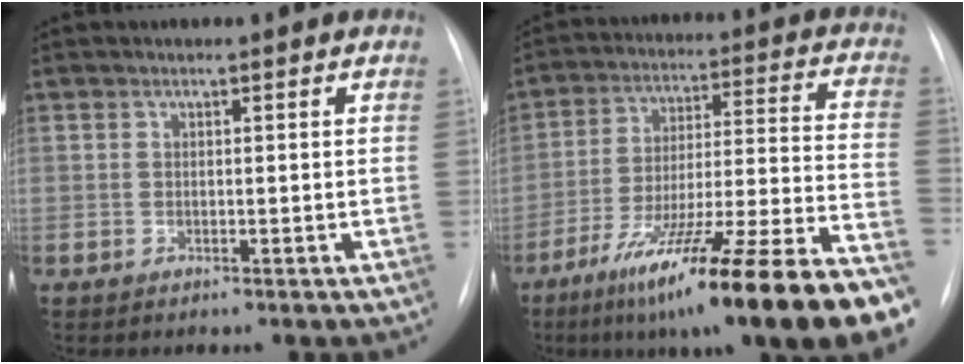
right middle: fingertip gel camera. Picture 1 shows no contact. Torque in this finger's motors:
{"motor_torque": [1.56, -0.57, 0.62, 0.21]}